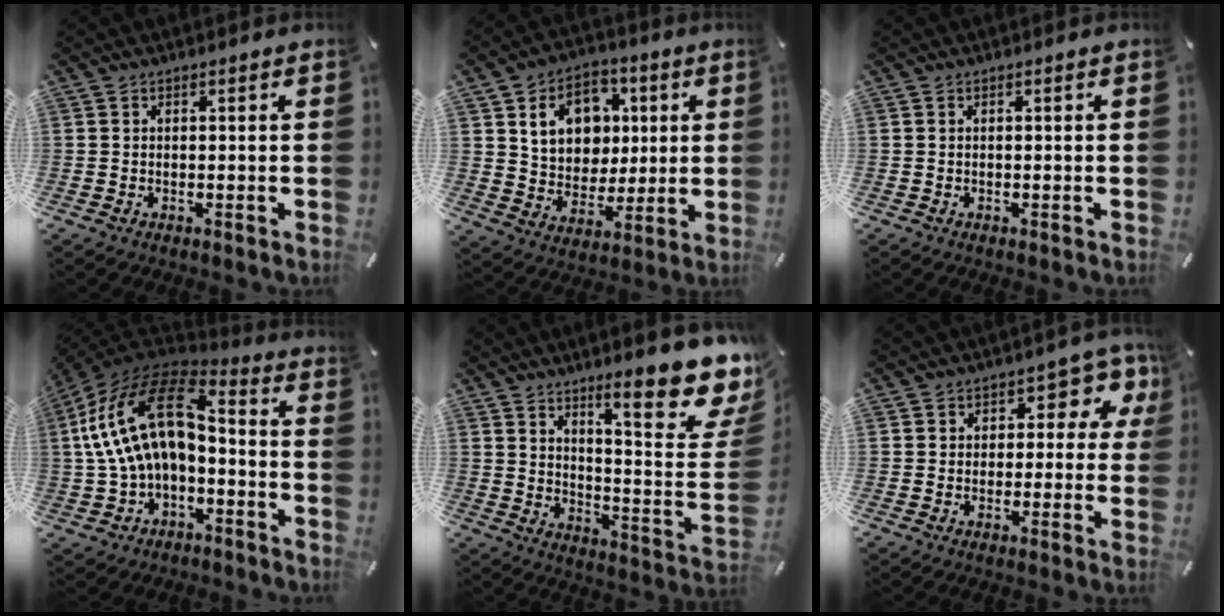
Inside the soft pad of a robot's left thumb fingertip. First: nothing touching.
{"total": 13.7, "force": [4.2, 11.6, 5.9], "torque": [-0.092, -0.005, 0.084]}
{"total": 0.0}
{"total": 19.1, "force": [2.5, 11.5, 15.0], "torque": [-0.322, 0.007, 0.042]}
{"total": 20.5, "force": [13.7, 6.1, 13.9], "torque": [-0.182, -0.108, 0.222]}
{"total": 7.9, "force": [2.7, 5.2, 5.4], "torque": [-0.062, -0.013, 0.040]}